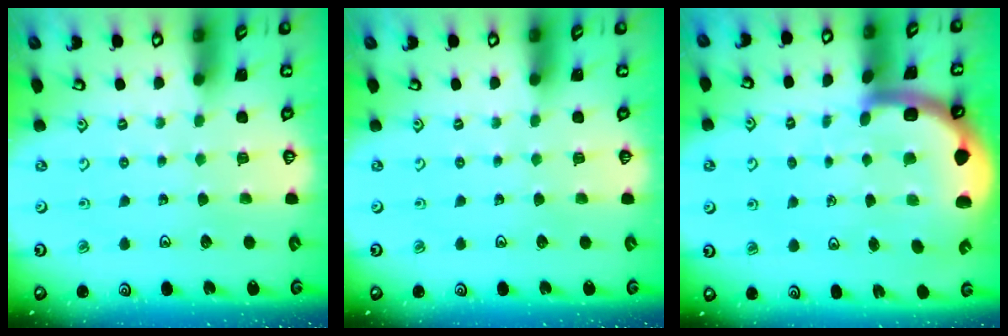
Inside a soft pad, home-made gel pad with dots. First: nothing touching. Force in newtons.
{"total": 0.0}
{"total": 7.7, "press": 7.5, "slide": 1.7}